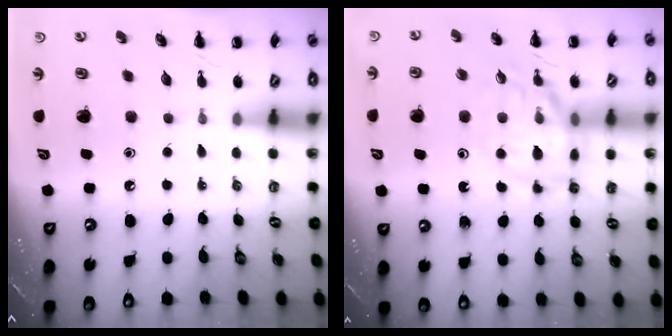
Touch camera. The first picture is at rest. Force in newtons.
{"total": 14.6, "press": 14.3, "slide": 2.7}